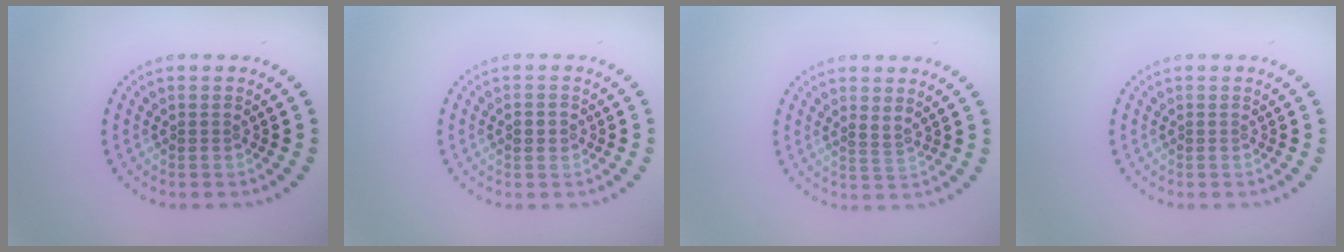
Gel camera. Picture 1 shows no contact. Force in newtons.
{"total": 1.0, "press": 1.0, "slide": 0.1}
{"total": 0.9, "press": 0.7, "slide": 0.5}
{"total": 0.0}